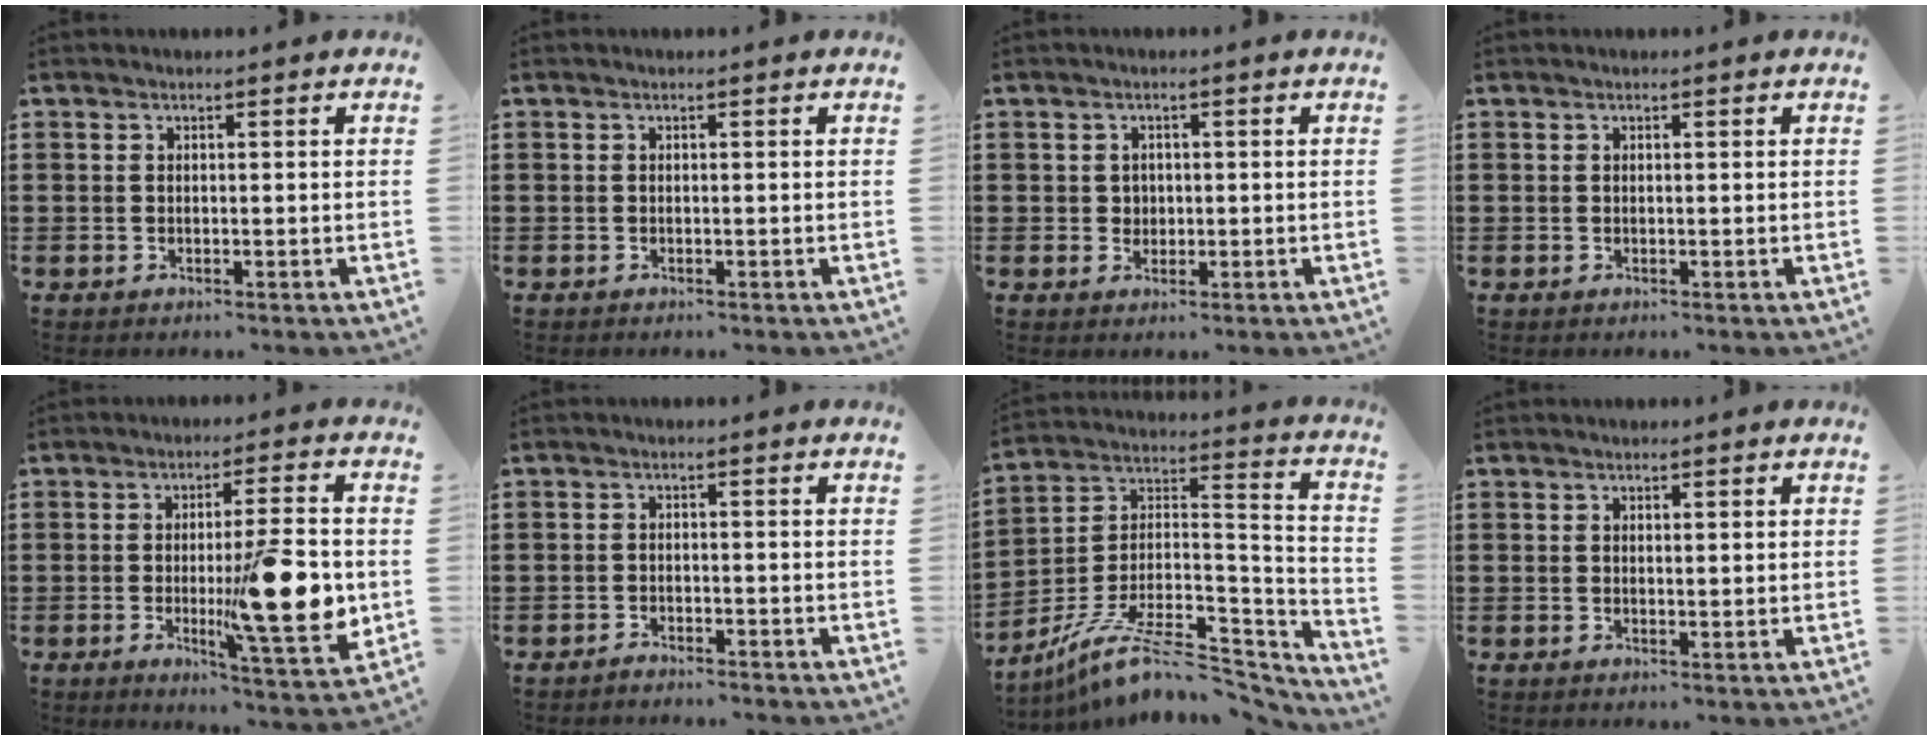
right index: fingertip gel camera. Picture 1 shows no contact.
{"total": 0.0}
{"total": 1.6, "force": [0.2, 1.5, 0.5], "torque": [-0.015, 0.009, 0.003]}
{"total": 0.0}
{"total": 15.5, "force": [-1.7, 3.1, 15.1], "torque": [-0.228, -0.016, -0.029]}
{"total": 1.3, "force": [-1.3, 0.1, 0.0], "torque": [-0.003, 0.004, -0.027]}
{"total": 11.2, "force": [-8.0, 3.6, 7.0], "torque": [-0.129, 0.015, -0.150]}
{"total": 0.7, "force": [0.5, 0.2, 0.4], "torque": [-0.007, 0.003, 0.009]}